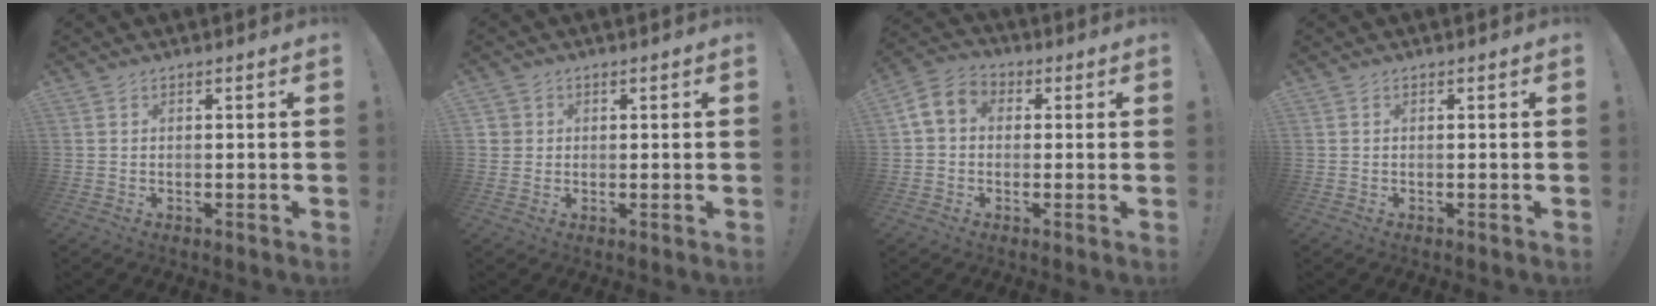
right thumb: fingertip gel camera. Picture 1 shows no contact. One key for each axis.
{"total": 2.4, "fx": 0.5, "fy": 2.3, "fz": 0.2, "tx": 0.000, "ty": 0.000, "tz": 0.009}
{"total": 7.2, "fx": 0.6, "fy": 5.9, "fz": 4.1, "tx": -0.076, "ty": 0.018, "tz": 0.020}
{"total": 0.0}